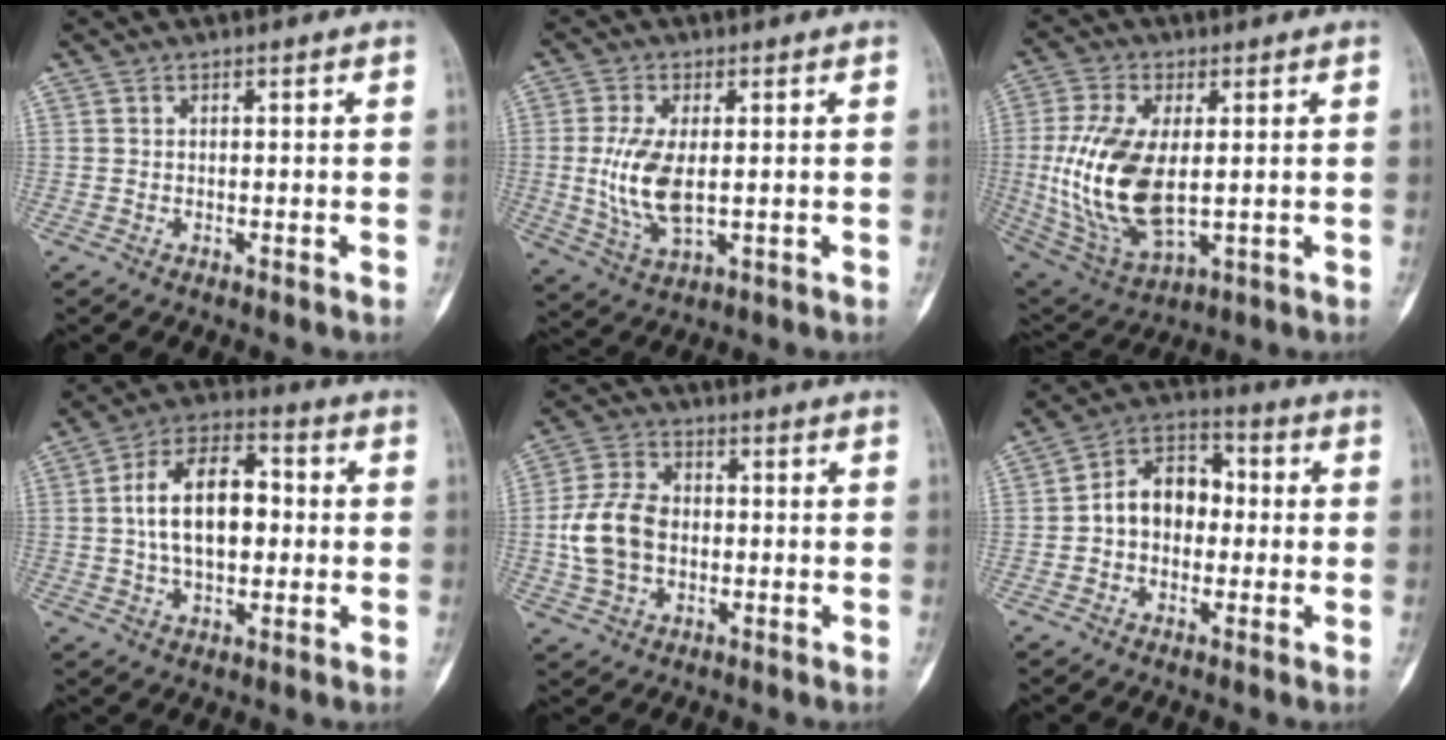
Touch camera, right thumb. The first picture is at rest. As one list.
[{"total": 9.8, "force": [0.1, 4.7, 8.6], "torque": [-0.181, -0.012, 0.013]}, {"total": 17.4, "force": [0.3, 8.9, 14.9], "torque": [-0.311, -0.012, 0.021]}, {"total": 14.7, "force": [0.8, 8.5, 11.9], "torque": [-0.188, 0.025, 0.008]}, {"total": 10.9, "force": [-0.8, 7.8, 7.5], "torque": [-0.139, 0.018, -0.017]}, {"total": 10.3, "force": [-0.3, 7.5, 7.0], "torque": [-0.084, 0.037, -0.019]}]